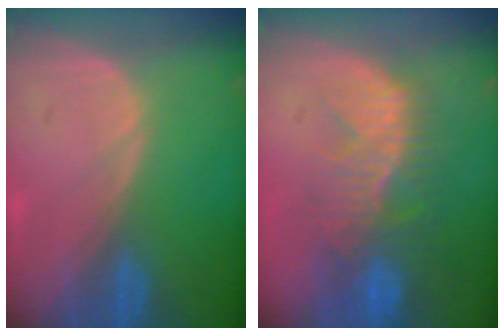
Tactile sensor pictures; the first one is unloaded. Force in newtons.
{"total": 10.3, "press": 8.8, "slide": 5.4}